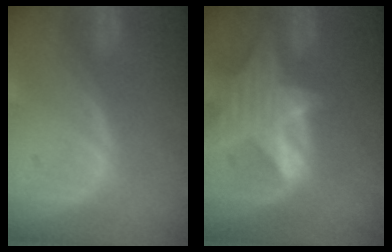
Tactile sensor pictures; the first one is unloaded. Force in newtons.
{"total": 8.4, "press": 7.6, "slide": 3.5}